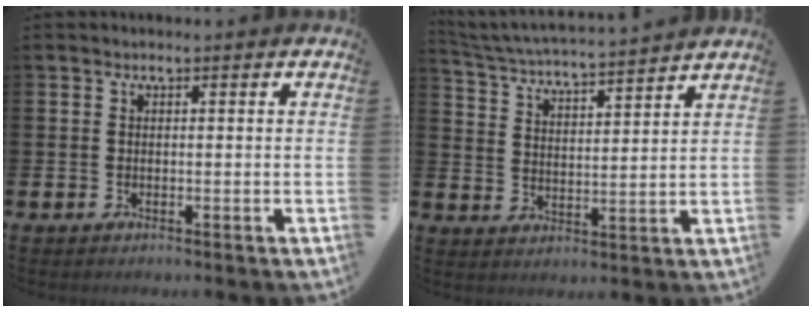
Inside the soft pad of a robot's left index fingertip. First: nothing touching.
{"total": 4.6, "force": [4.5, -0.2, 0.7], "torque": [-0.038, -0.041, 0.075]}